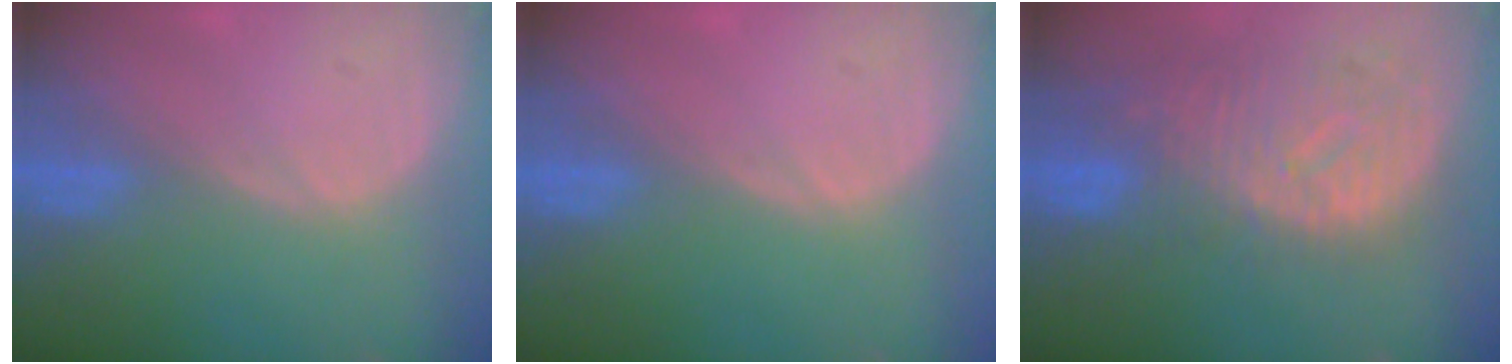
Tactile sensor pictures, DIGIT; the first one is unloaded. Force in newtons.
{"total": 0.0}
{"total": 10.9, "press": 9.6, "slide": 5.2}